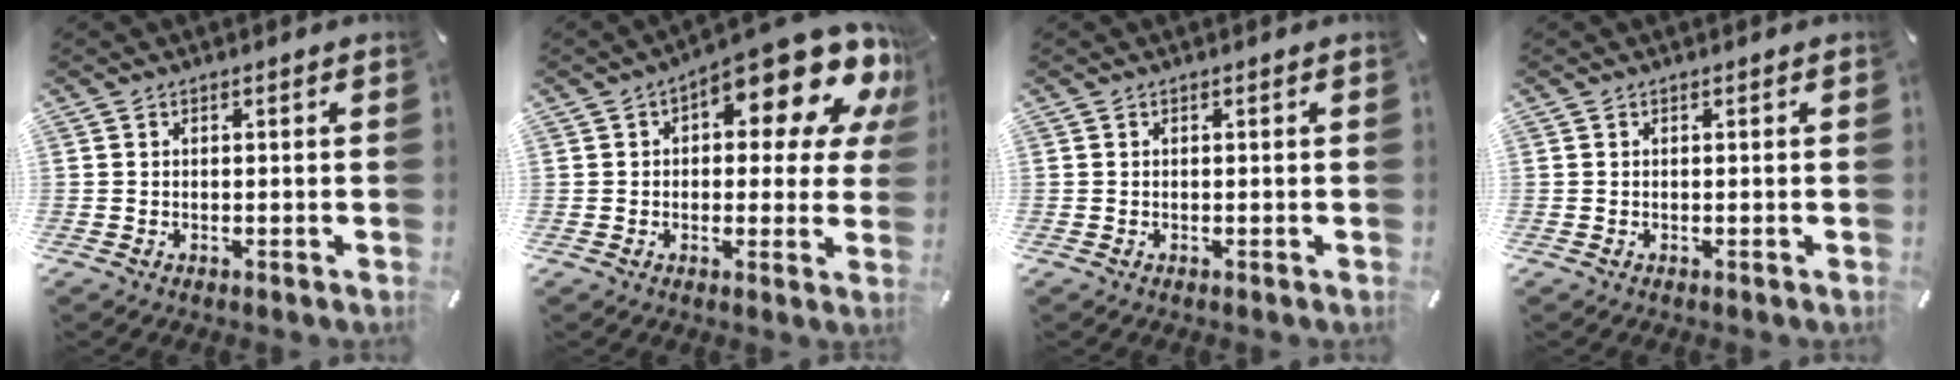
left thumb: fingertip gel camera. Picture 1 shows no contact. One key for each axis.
{"total": 16.5, "fx": 9.0, "fy": 6.4, "fz": 12.3, "tx": -0.161, "ty": -0.075, "tz": 0.141}
{"total": 0.0}
{"total": 0.0}